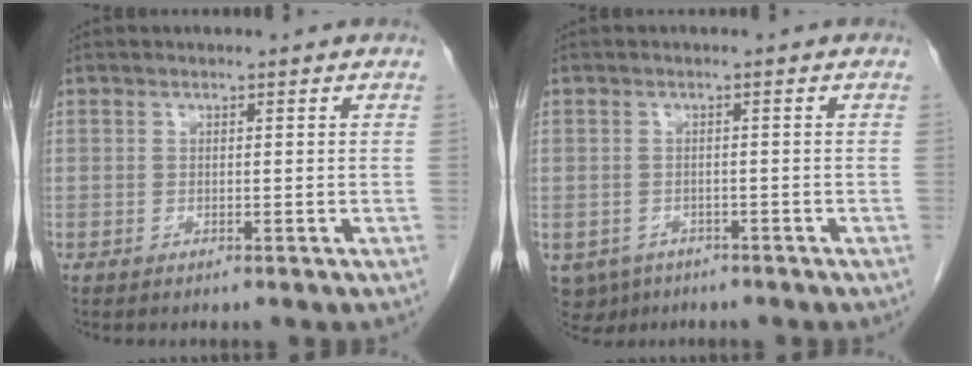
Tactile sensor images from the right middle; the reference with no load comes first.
{"total": 5.2, "force": [-3.3, 3.8, 1.2], "torque": [-0.022, -0.001, -0.048]}